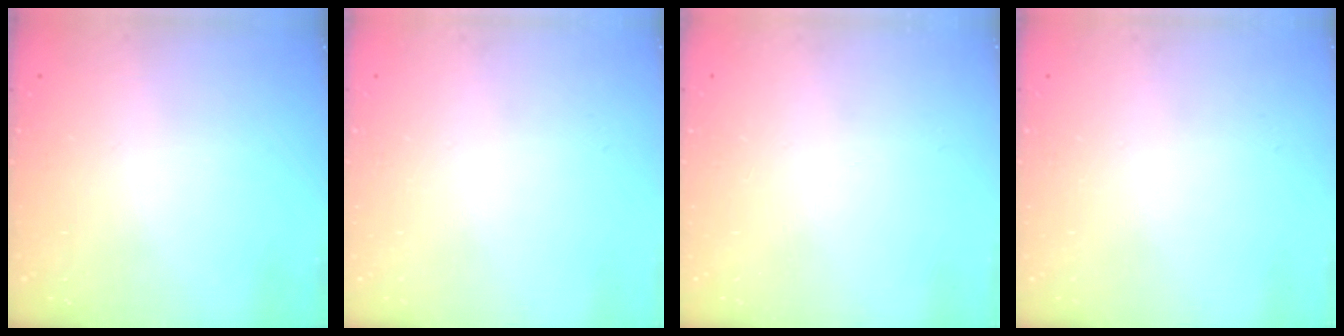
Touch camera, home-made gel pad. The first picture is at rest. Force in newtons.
{"total": 0.0}
{"total": 0.0}
{"total": 0.0}